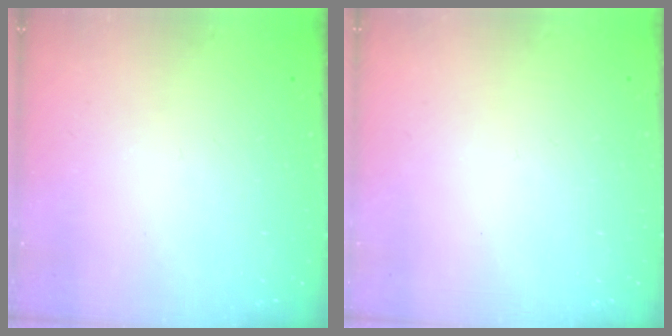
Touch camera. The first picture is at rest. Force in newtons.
{"total": 0.0}